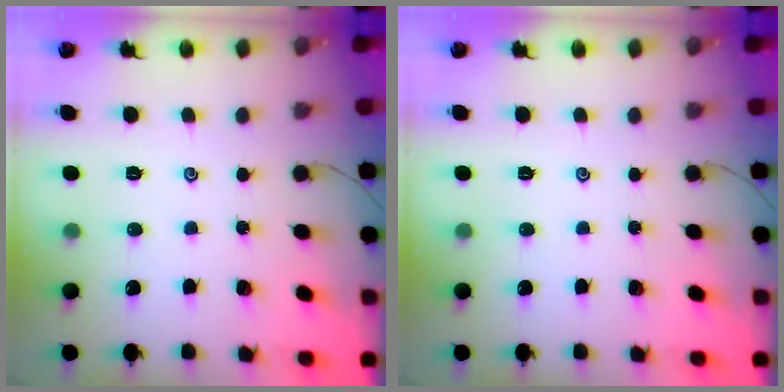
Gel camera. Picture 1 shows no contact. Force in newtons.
{"total": 0.0}